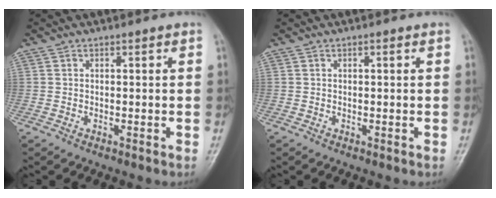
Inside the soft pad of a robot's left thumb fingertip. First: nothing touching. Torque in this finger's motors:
{"motor_torque": [0.19, 0.26, -0.05, -0.07, -0.01]}